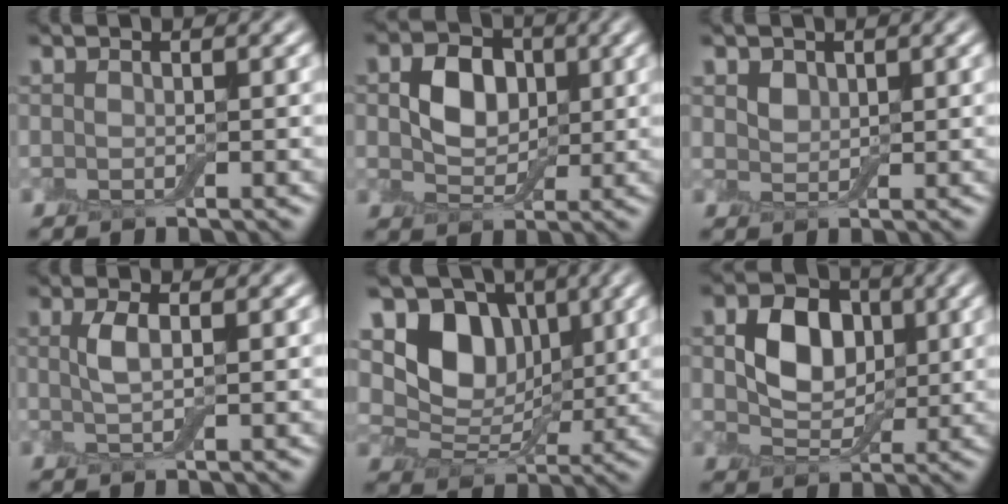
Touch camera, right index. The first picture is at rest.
{"total": 4.4, "force": [0.7, 3.4, 2.7], "torque": [-0.051, 0.002, 0.004]}
{"total": 1.8, "force": [1.1, 1.2, 0.7], "torque": [-0.016, -0.001, 0.019]}
{"total": 1.9, "force": [0.4, 0.5, 1.8], "torque": [-0.039, 0.003, 0.008]}
{"total": 7.1, "force": [2.2, 5.5, 3.9], "torque": [-0.060, -0.009, 0.026]}
{"total": 5.3, "force": [1.0, 4.0, 3.4], "torque": [-0.064, 0.002, 0.008]}